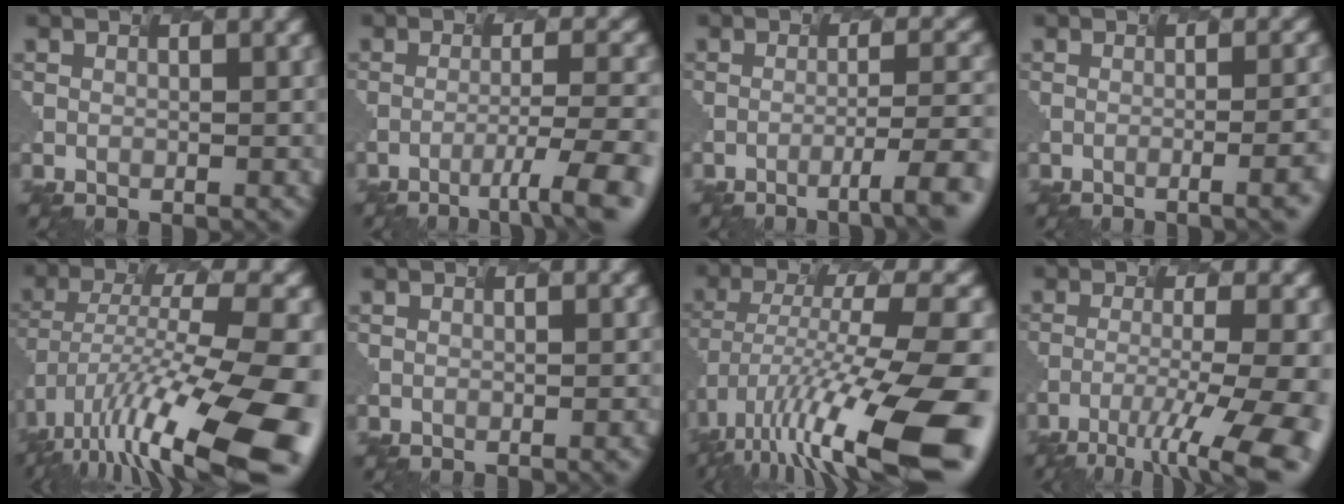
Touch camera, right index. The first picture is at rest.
{"total": 6.3, "force": [-3.8, 0.1, 5.0], "torque": [-0.093, 0.002, -0.039]}
{"total": 5.4, "force": [-3.2, 0.4, 4.3], "torque": [-0.076, 0.001, -0.024]}
{"total": 6.1, "force": [-1.9, 2.0, 5.4], "torque": [-0.037, 0.011, 0.002]}
{"total": 13.7, "force": [-8.1, 3.3, 10.6], "torque": [-0.228, -0.007, -0.110]}
{"total": 1.3, "force": [-0.2, 0.6, 1.1], "torque": [0.000, 0.014, 0.001]}
{"total": 13.8, "force": [-8.0, 2.4, 11.0], "torque": [-0.233, -0.006, -0.108]}
{"total": 9.5, "force": [-6.1, 1.2, 7.2], "torque": [-0.136, -0.011, -0.065]}